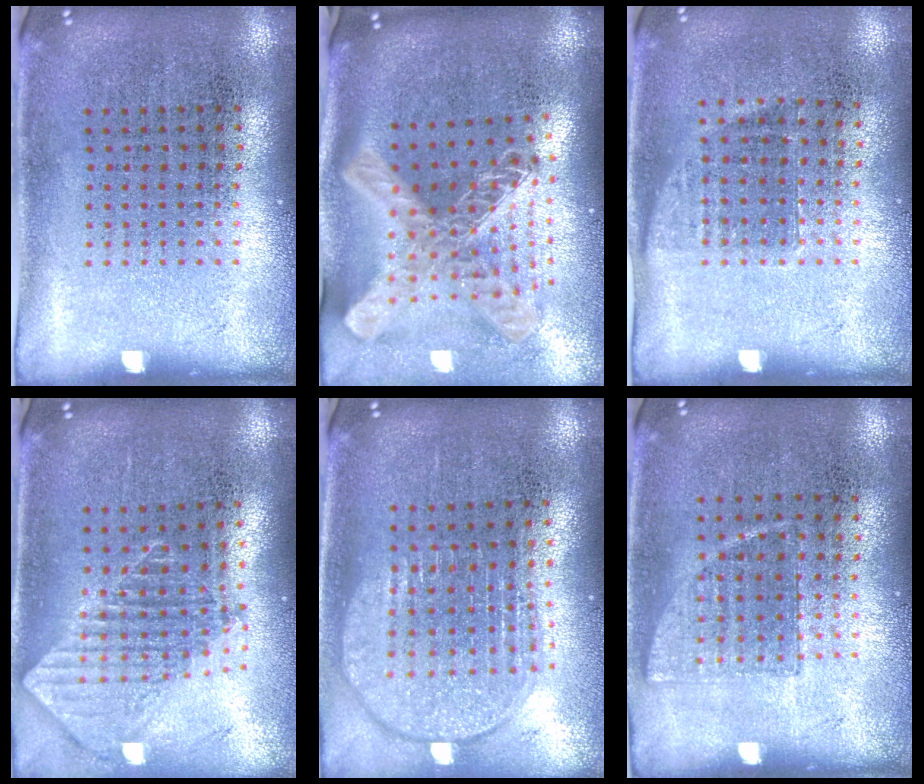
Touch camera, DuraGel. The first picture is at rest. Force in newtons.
{"total": 3.0, "press": 2.1, "slide": 2.1}
{"total": 0.7, "press": 0.7, "slide": 0.4}
{"total": 1.9, "press": 1.5, "slide": 1.2}
{"total": 1.9, "press": 1.6, "slide": 1.0}
{"total": 0.7, "press": 0.7, "slide": 0.3}